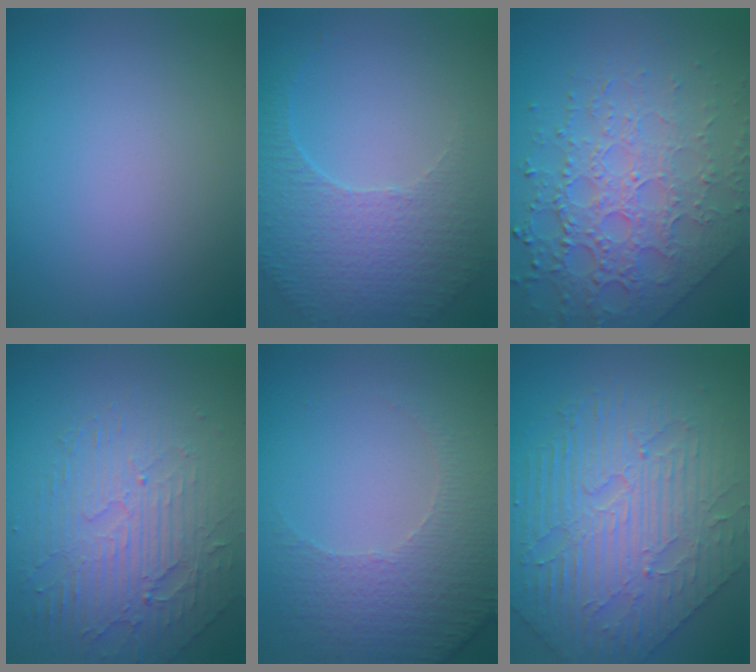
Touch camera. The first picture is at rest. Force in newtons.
{"total": 5.3, "press": 3.7, "slide": 3.8}
{"total": 7.7, "press": 5.4, "slide": 5.5}
{"total": 4.5, "press": 3.9, "slide": 2.3}
{"total": 4.7, "press": 3.3, "slide": 3.3}
{"total": 6.4, "press": 5.4, "slide": 3.4}